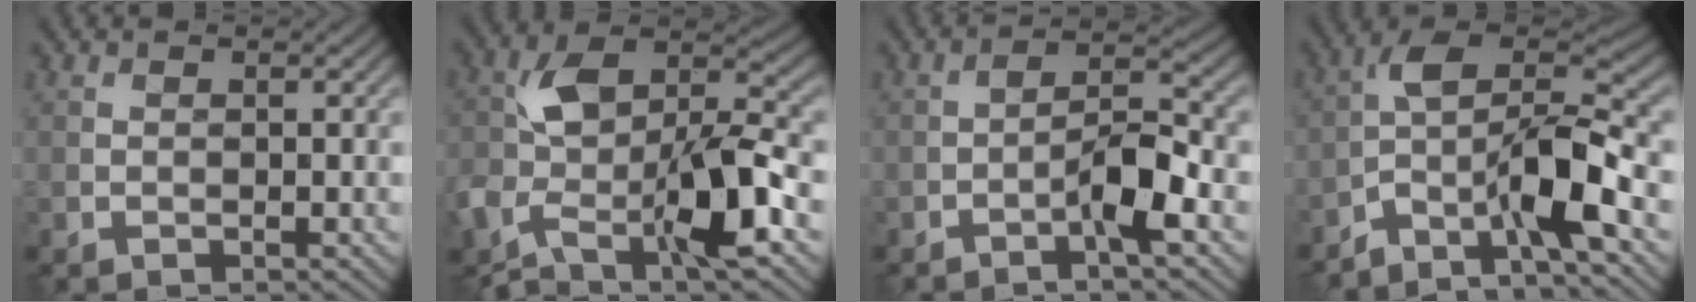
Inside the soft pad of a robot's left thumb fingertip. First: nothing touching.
{"total": 11.9, "force": [-4.8, 5.2, 9.6], "torque": [-0.186, -0.001, -0.098]}
{"total": 5.3, "force": [-2.6, 1.3, 4.4], "torque": [-0.078, 0.017, -0.055]}
{"total": 10.5, "force": [-5.6, 2.9, 8.4], "torque": [-0.141, 0.014, -0.111]}